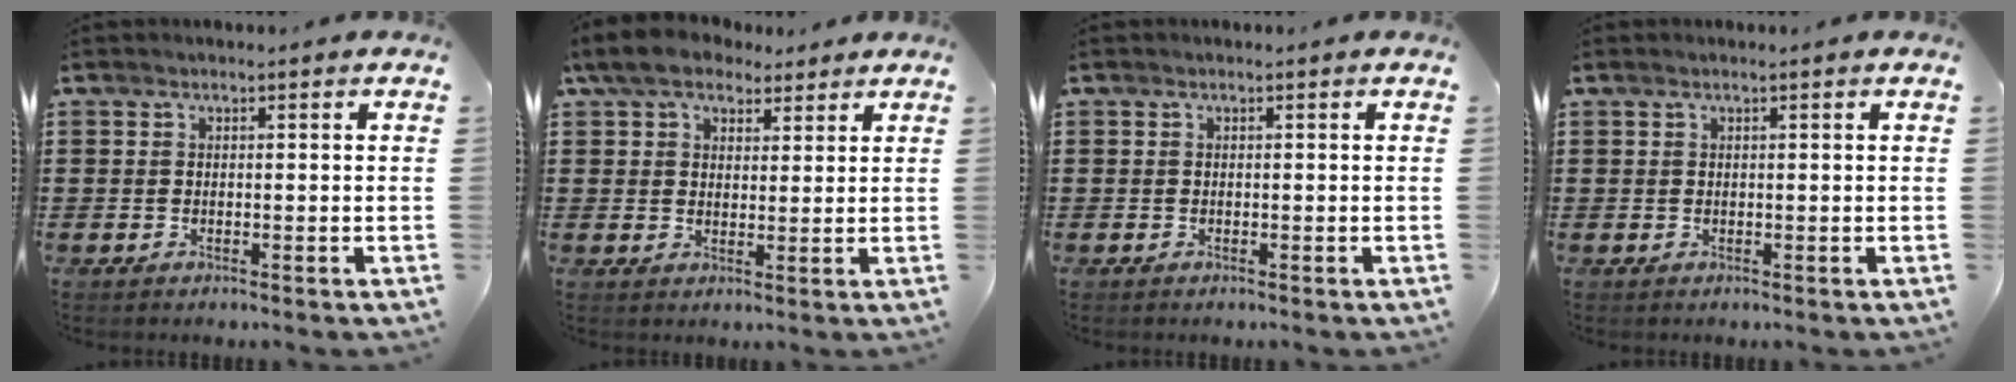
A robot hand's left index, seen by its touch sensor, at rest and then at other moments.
{"total": 6.6, "force": [4.9, 3.5, 2.7], "torque": [-0.074, 0.006, 0.091]}
{"total": 0.0}
{"total": 0.6, "force": [0.3, -0.1, 0.5], "torque": [-0.007, -0.002, 0.006]}